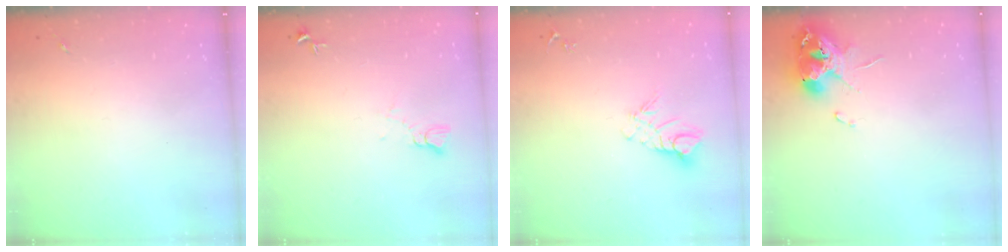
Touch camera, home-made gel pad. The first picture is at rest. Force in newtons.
{"total": 3.3, "press": 3.3, "slide": 0.3}
{"total": 9.1, "press": 9.1, "slide": 0.9}
{"total": 11.1, "press": 11.0, "slide": 1.2}